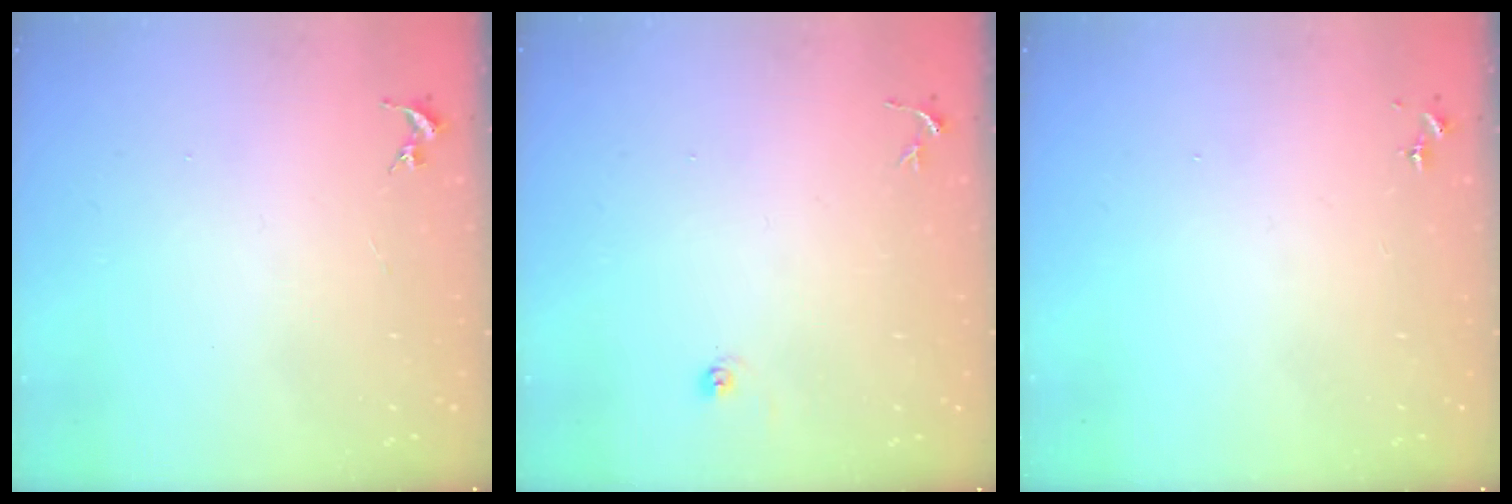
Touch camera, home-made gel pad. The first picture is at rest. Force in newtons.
{"total": 5.1, "press": 5.0, "slide": 0.4}
{"total": 0.0}